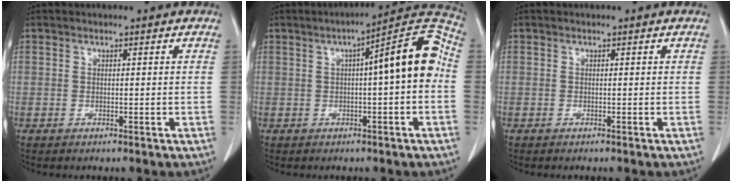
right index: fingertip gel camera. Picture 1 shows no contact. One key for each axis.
{"total": 11.1, "fx": 0.9, "fy": 1.5, "fz": 11.0, "tx": -0.147, "ty": 0.038, "tz": 0.008}
{"total": 0.0}